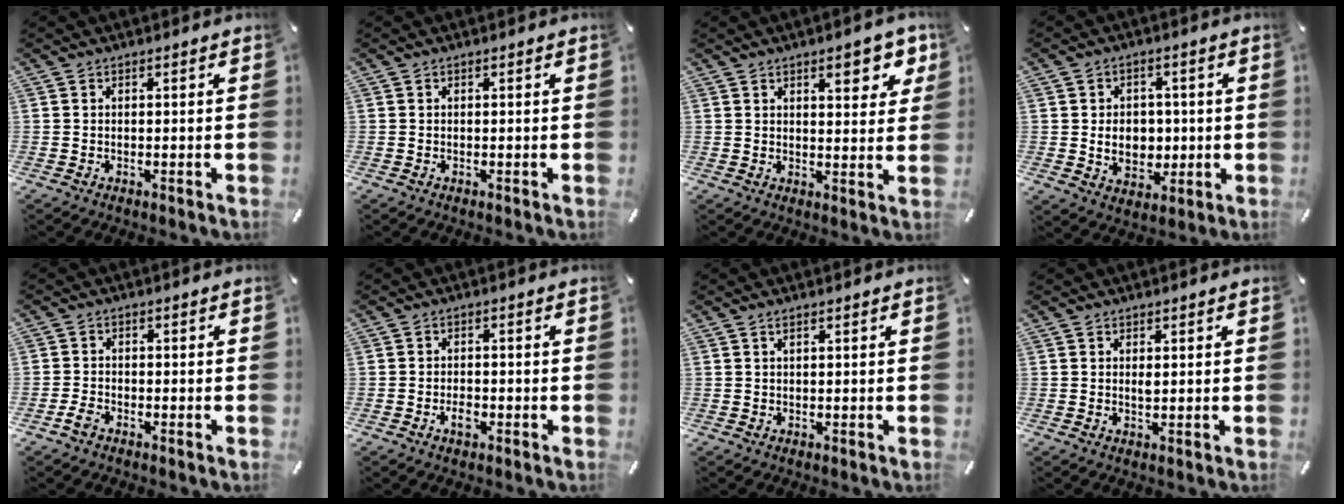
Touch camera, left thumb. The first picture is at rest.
{"total": 0.0}
{"total": 8.1, "force": [4.6, 3.1, 5.9], "torque": [-0.075, -0.018, 0.072]}
{"total": 7.9, "force": [-0.1, 6.4, 4.6], "torque": [-0.068, 0.002, -0.004]}
{"total": 2.4, "force": [-1.5, 1.5, 1.0], "torque": [-0.017, 0.008, -0.030]}
{"total": 2.6, "force": [-1.3, 1.4, 1.8], "torque": [-0.039, 0.002, -0.025]}
{"total": 0.9, "force": [0.4, 0.0, 0.8], "torque": [-0.015, 0.001, 0.006]}
{"total": 1.0, "force": [0.3, 0.4, 0.9], "torque": [-0.019, 0.000, 0.005]}